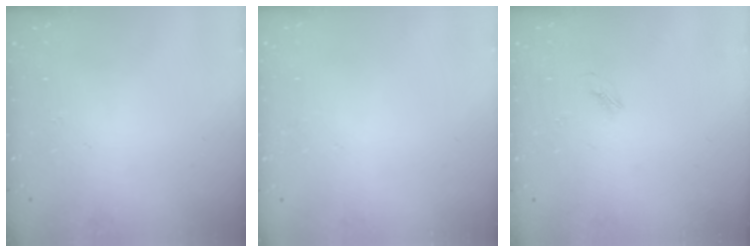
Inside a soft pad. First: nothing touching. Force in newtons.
{"total": 2.2, "press": 2.2, "slide": 0.1}
{"total": 1.9, "press": 1.8, "slide": 0.5}